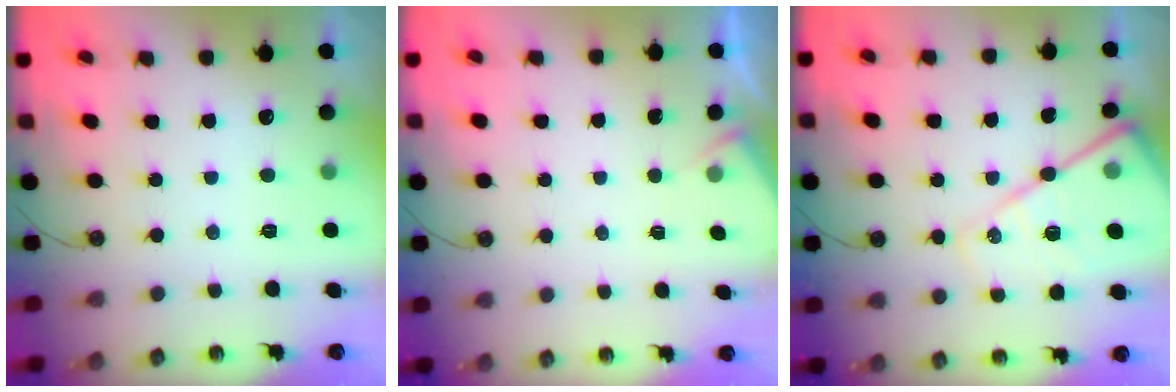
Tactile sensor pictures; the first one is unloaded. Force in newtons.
{"total": 3.6, "press": 3.6, "slide": 0.4}
{"total": 17.0, "press": 17.0, "slide": 1.6}